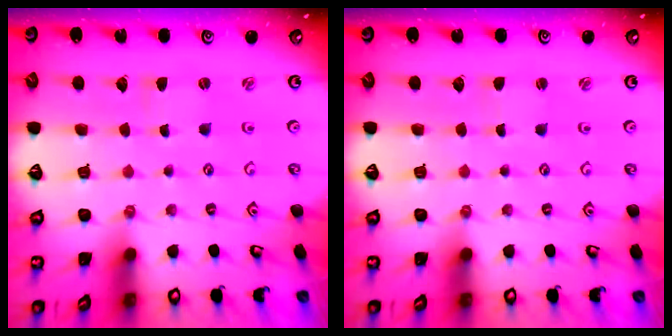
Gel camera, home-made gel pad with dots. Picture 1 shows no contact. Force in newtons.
{"total": 0.9, "press": 0.9, "slide": 0.0}